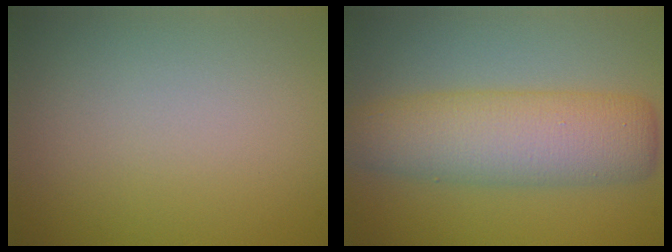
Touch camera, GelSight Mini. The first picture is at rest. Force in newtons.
{"total": 7.3, "press": 7.3, "slide": 0.2}